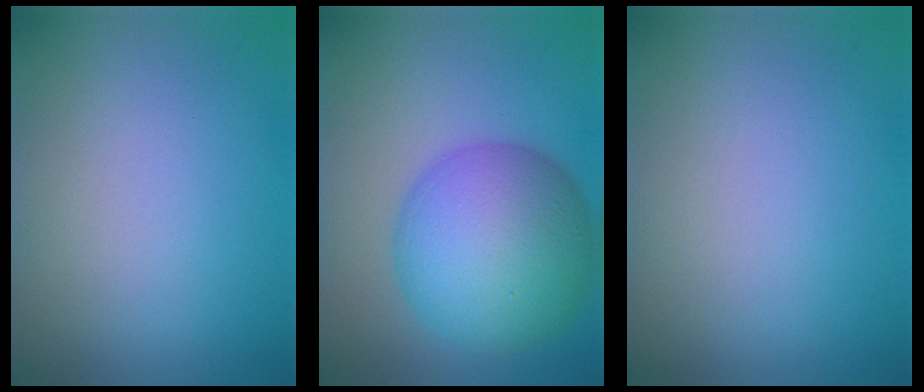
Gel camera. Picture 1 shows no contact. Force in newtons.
{"total": 10.3, "press": 10.3, "slide": 0.2}
{"total": 0.0}